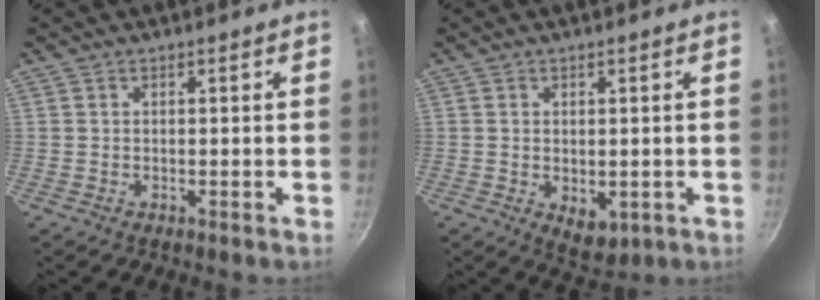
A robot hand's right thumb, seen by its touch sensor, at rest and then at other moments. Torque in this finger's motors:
{"motor_torque": [-0.21, 0.20, -0.18, 0.14, 0.10]}